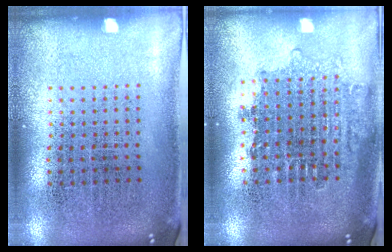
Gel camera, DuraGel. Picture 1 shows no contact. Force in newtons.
{"total": 1.6, "press": 1.3, "slide": 0.8}